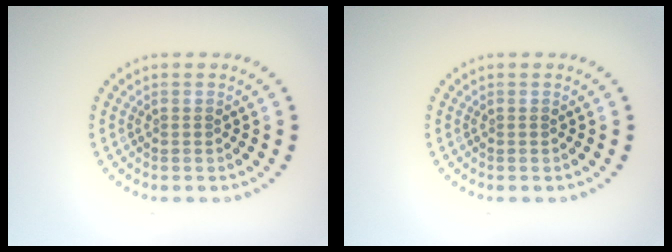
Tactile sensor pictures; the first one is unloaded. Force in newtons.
{"total": 0.0}